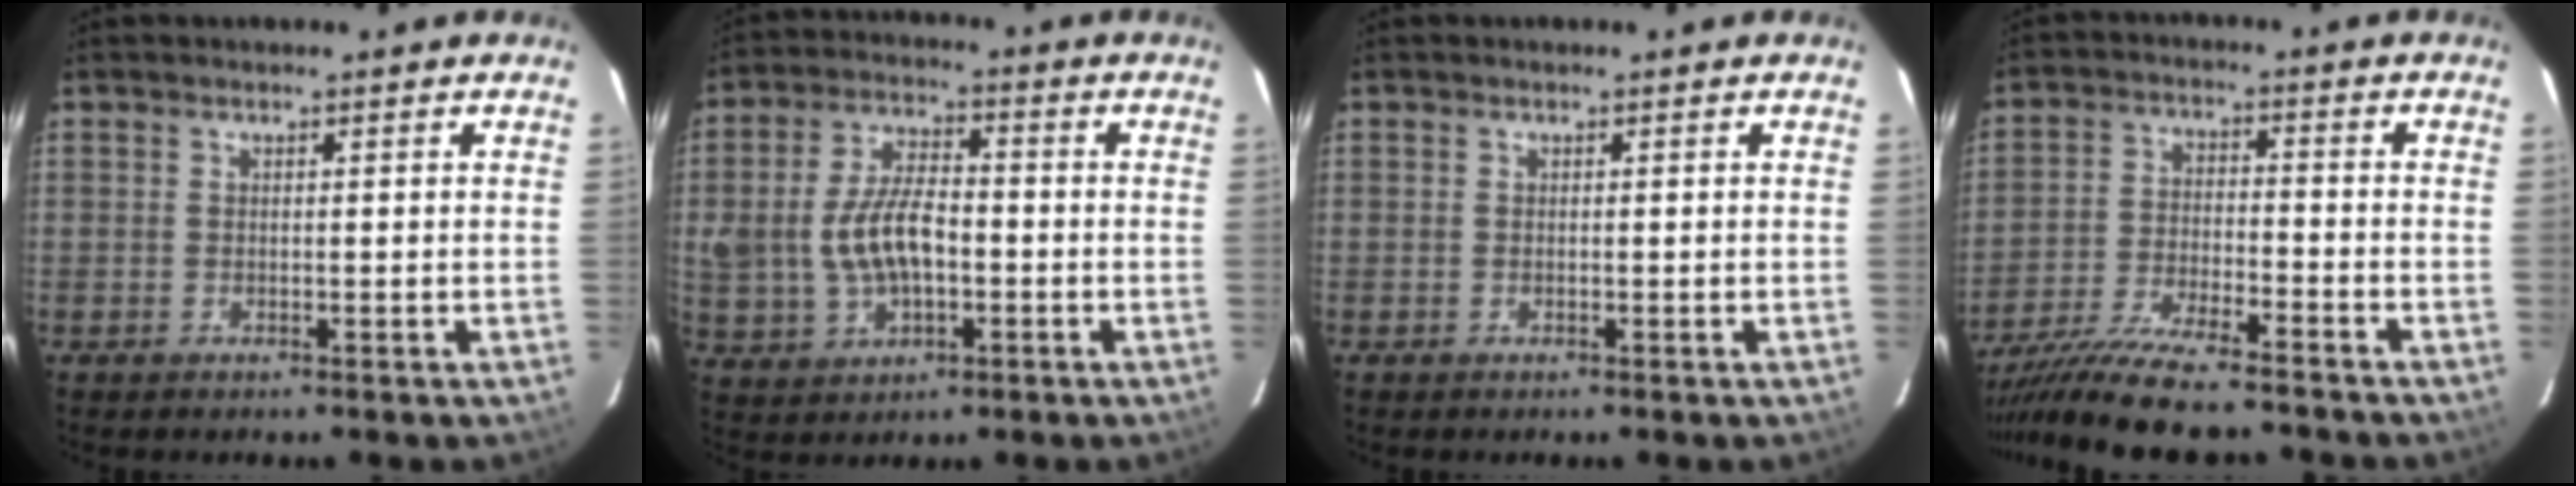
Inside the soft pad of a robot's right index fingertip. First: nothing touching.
{"total": 10.4, "force": [-1.0, 6.1, 8.4], "torque": [-0.172, 0.006, -0.006]}
{"total": 0.0}
{"total": 17.4, "force": [-15.2, 1.9, 8.2], "torque": [-0.174, -0.042, -0.259]}